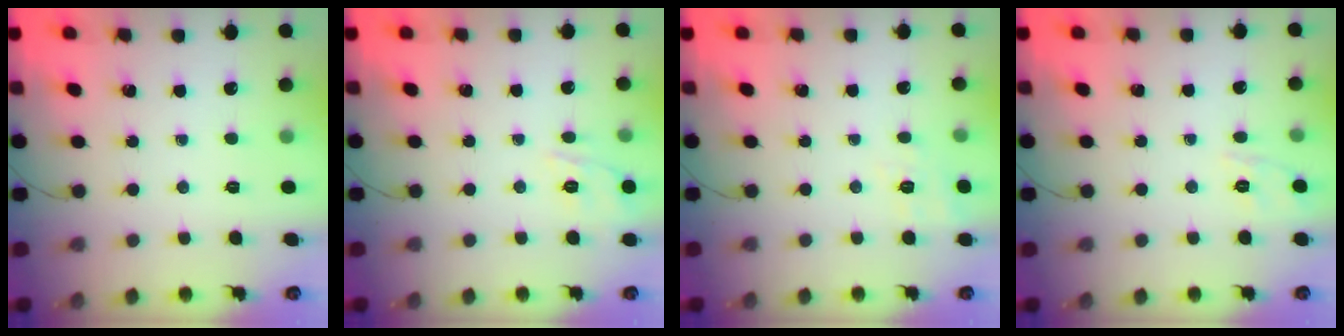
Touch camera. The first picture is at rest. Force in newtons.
{"total": 8.4, "press": 8.3, "slide": 1.5}
{"total": 8.9, "press": 8.7, "slide": 2.0}
{"total": 2.0, "press": 0.7, "slide": 1.9}